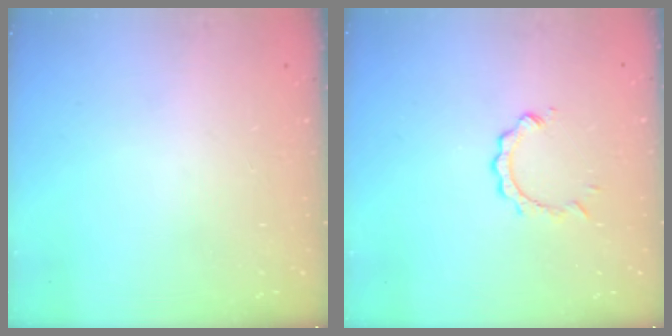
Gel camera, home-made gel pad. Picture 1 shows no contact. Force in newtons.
{"total": 3.8, "press": 3.7, "slide": 0.4}